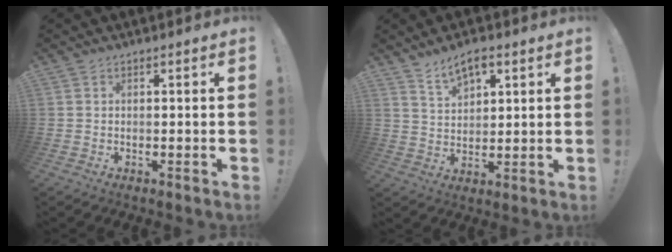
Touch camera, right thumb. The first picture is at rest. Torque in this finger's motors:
{"motor_torque": [-0.01, 0.03, 0.27, 0.44, 0.08]}